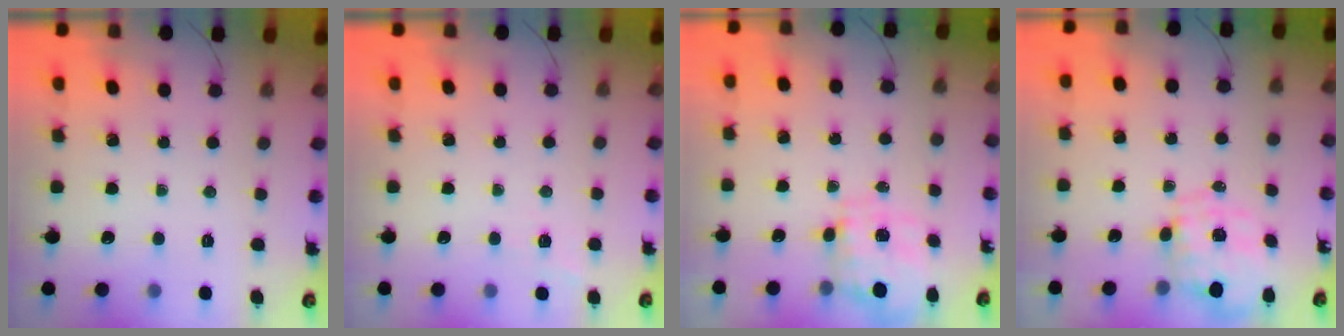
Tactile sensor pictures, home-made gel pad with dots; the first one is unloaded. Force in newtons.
{"total": 5.0, "press": 4.8, "slide": 1.4}
{"total": 3.4, "press": 3.3, "slide": 1.0}
{"total": 2.1, "press": 1.7, "slide": 1.1}